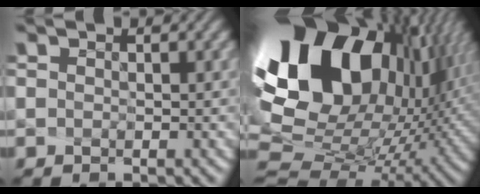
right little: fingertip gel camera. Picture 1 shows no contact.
{"total": 17.8, "force": [5.7, 9.3, 14.0], "torque": [-0.242, 0.001, 0.139]}